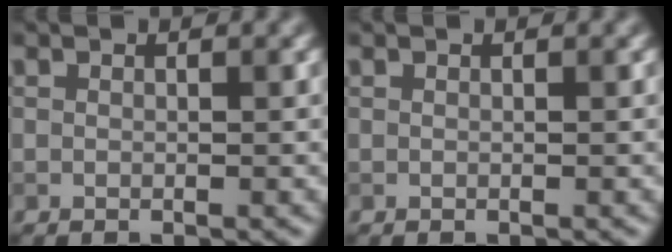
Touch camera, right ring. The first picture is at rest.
{"total": 0.0}